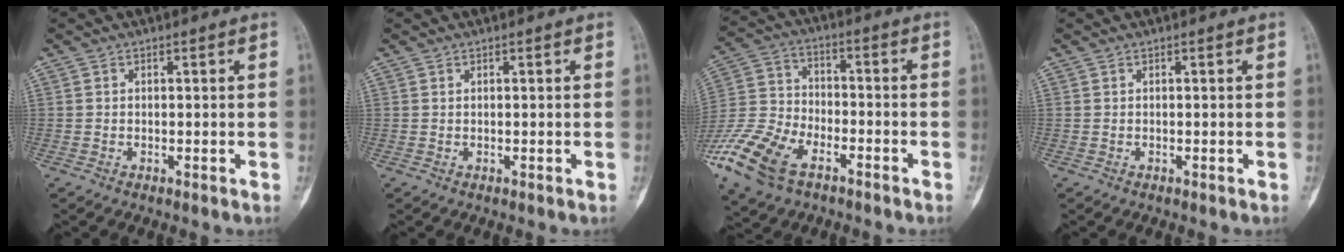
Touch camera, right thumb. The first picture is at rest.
{"total": 0.0}
{"total": 18.2, "force": [-9.9, 10.0, 11.6], "torque": [-0.260, 0.023, -0.192]}
{"total": 0.0}